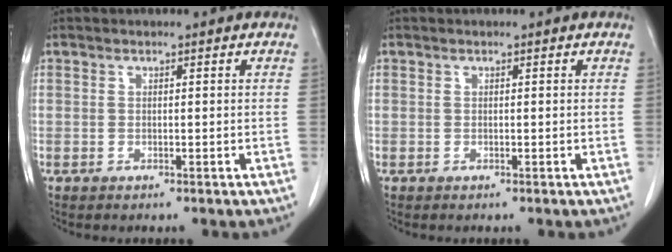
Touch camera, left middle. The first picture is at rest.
{"total": 0.0}